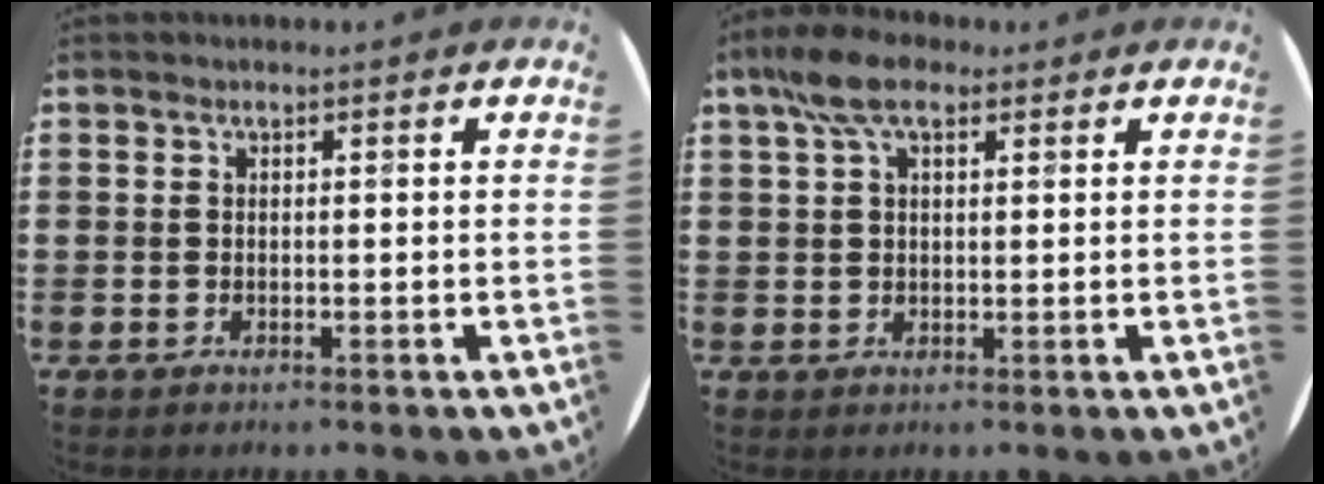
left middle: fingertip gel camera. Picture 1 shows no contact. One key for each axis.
{"total": 6.2, "fx": 3.7, "fy": 3.0, "fz": 4.0, "tx": -0.088, "ty": 0.010, "tz": 0.069}